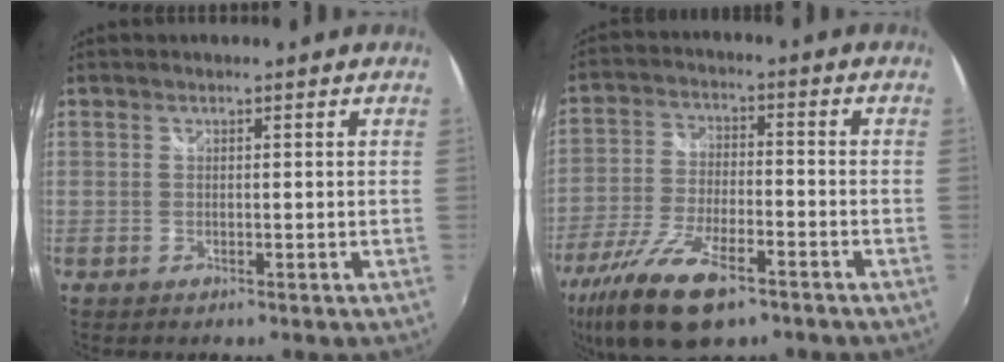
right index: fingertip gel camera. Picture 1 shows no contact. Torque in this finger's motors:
{"motor_torque": [1.37, -0.77, 0.67, 0.14]}